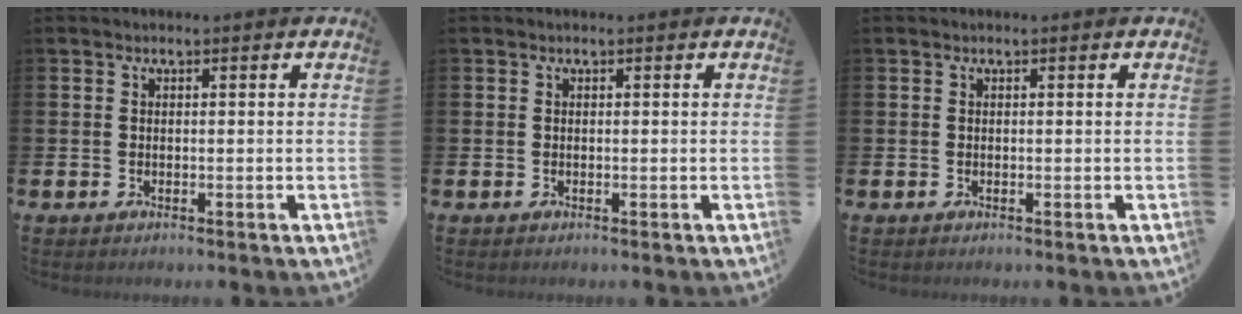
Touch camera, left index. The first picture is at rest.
{"total": 0.0}
{"total": 0.0}